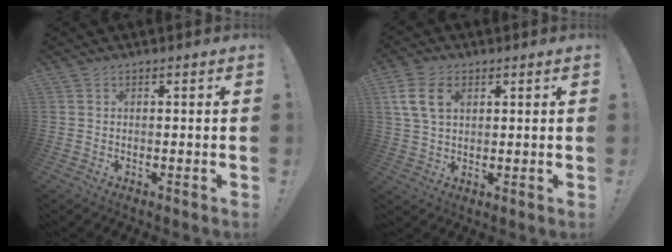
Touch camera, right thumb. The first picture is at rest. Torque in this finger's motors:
{"motor_torque": [0.06, 0.19, -0.25, 0.00, 0.12]}